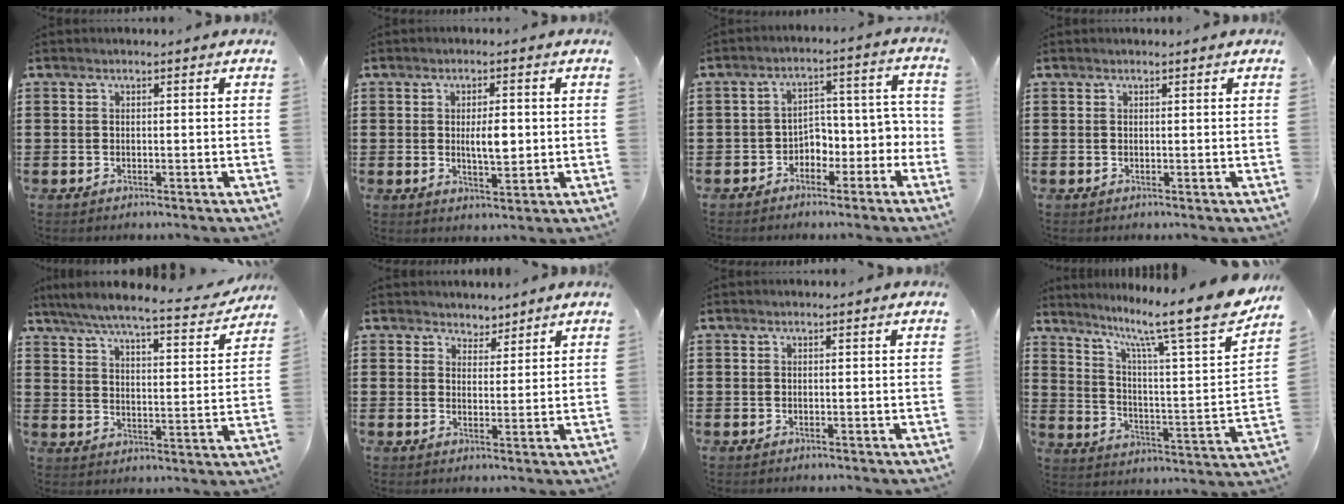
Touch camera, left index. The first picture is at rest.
{"total": 4.7, "force": [0.3, 1.6, 4.4], "torque": [-0.067, -0.003, 0.001]}
{"total": 4.1, "force": [-3.1, 2.5, 1.2], "torque": [-0.031, 0.007, -0.065]}
{"total": 0.0}
{"total": 6.2, "force": [5.6, 0.0, 2.5], "torque": [-0.076, -0.037, 0.093]}
{"total": 3.2, "force": [2.9, 1.4, -0.4], "torque": [-0.006, 0.001, 0.054]}
{"total": 0.0}
{"total": 12.1, "force": [10.0, 0.2, 6.9], "torque": [-0.129, -0.085, 0.149]}